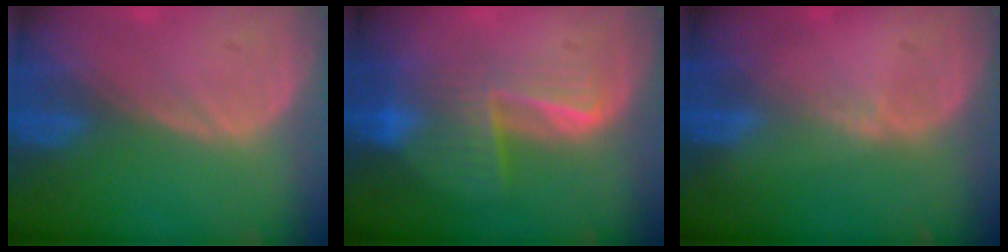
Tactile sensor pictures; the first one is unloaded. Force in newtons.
{"total": 6.7, "press": 6.4, "slide": 2.2}
{"total": 0.6, "press": 0.6, "slide": 0.2}